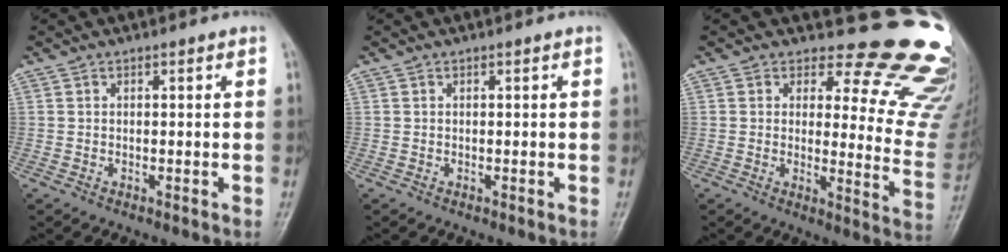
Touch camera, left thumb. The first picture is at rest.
{"total": 0.0}
{"total": 18.4, "force": [16.3, 6.5, 5.8], "torque": [-0.013, -0.158, 0.167]}